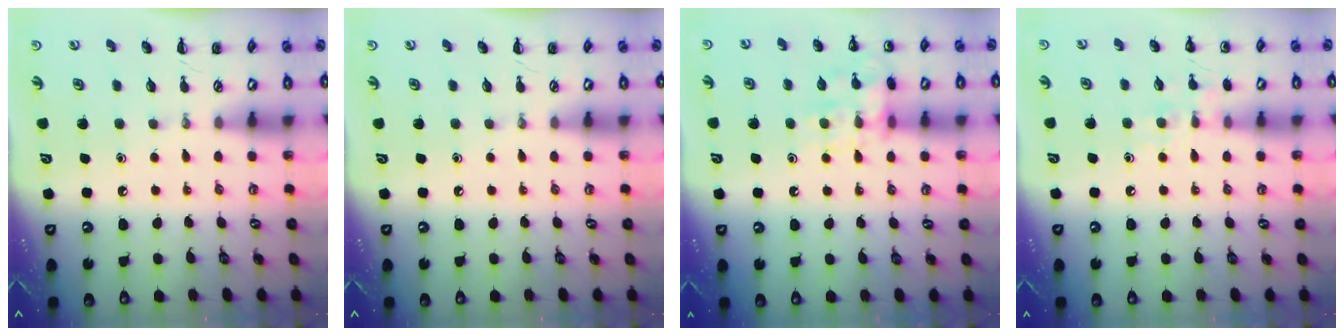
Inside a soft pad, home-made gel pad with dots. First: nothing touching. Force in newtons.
{"total": 0.0}
{"total": 11.6, "press": 11.6, "slide": 0.7}
{"total": 7.4, "press": 7.3, "slide": 1.0}